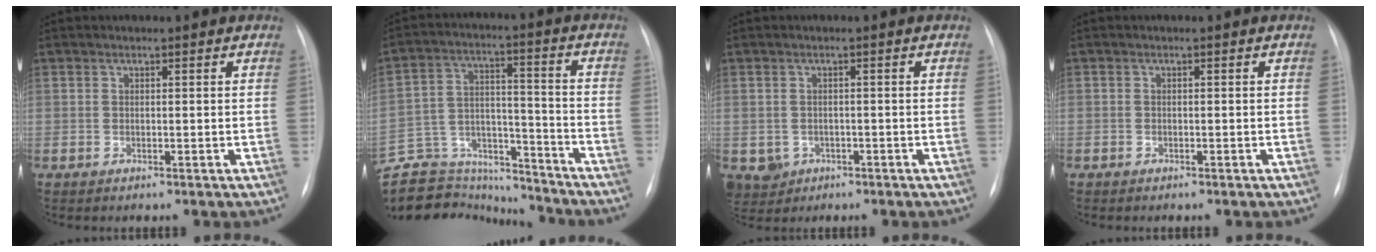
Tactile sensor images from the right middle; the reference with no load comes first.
{"total": 19.5, "force": [-17.7, 7.5, 3.3], "torque": [-0.093, 0.057, -0.268]}
{"total": 4.5, "force": [-1.8, 3.9, 1.0], "torque": [-0.020, 0.004, -0.021]}
{"total": 0.6, "force": [-0.4, 0.5, 0.0], "torque": [-0.005, 0.003, -0.006]}